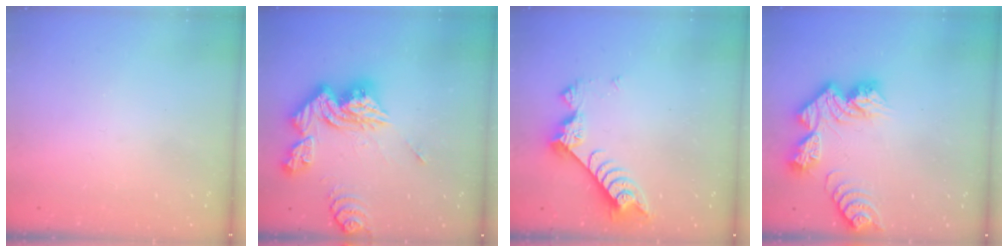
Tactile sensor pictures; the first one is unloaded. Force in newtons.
{"total": 18.2, "press": 18.1, "slide": 1.9}
{"total": 9.0, "press": 9.0, "slide": 1.0}
{"total": 13.0, "press": 13.0, "slide": 1.1}